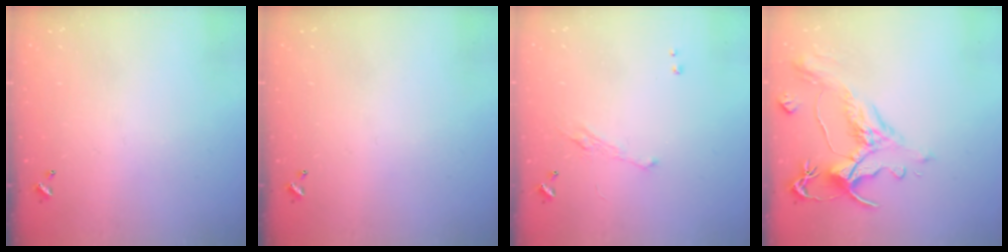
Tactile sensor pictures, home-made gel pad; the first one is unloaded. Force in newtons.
{"total": 0.0}
{"total": 2.3, "press": 2.1, "slide": 0.8}
{"total": 1.5, "press": 0.1, "slide": 1.5}